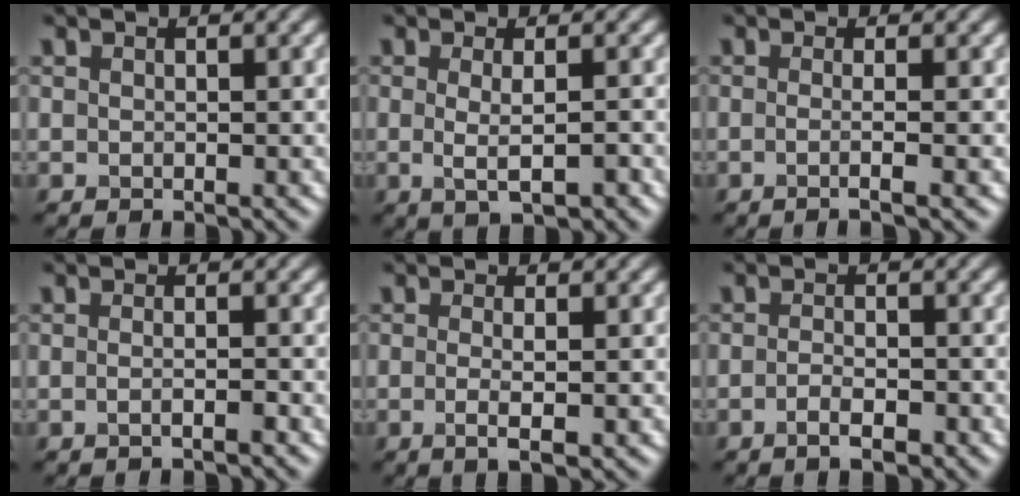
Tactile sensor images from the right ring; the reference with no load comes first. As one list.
[{"total": 2.6, "force": [-0.2, 0.6, 2.6], "torque": [-0.044, -0.007, 0.000]}, {"total": 2.7, "force": [-0.3, 1.0, 2.5], "torque": [-0.025, -0.005, -0.024]}, {"total": 1.6, "force": [-0.5, 0.6, 1.4], "torque": [-0.008, -0.004, -0.015]}, {"total": 2.4, "force": [-0.4, 0.7, 2.3], "torque": [-0.038, -0.007, -0.007]}, {"total": 2.3, "force": [-1.1, 0.8, 1.8], "torque": [-0.034, -0.002, -0.020]}]